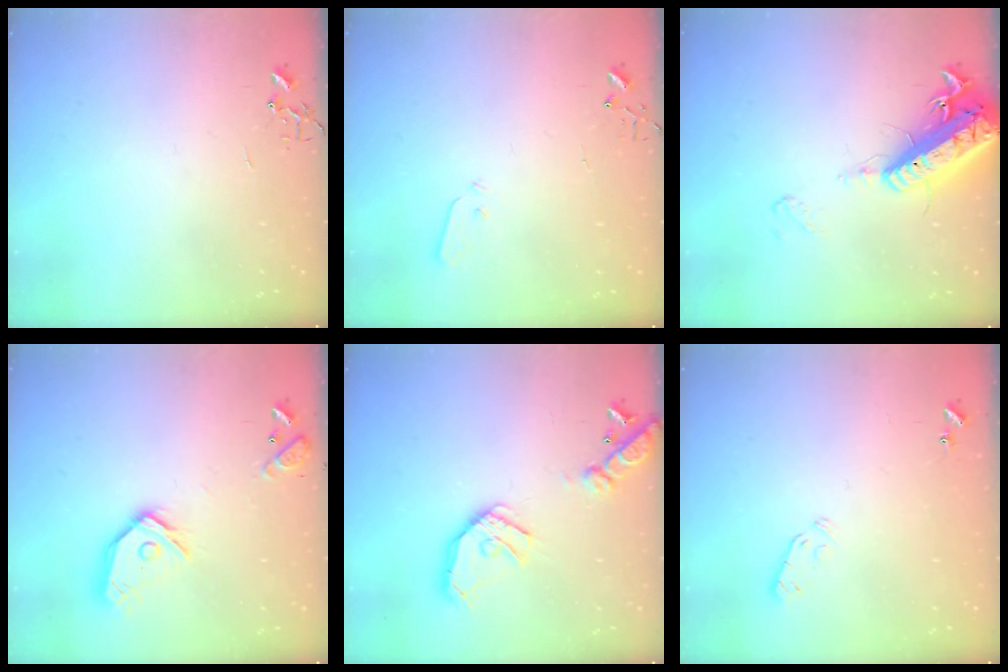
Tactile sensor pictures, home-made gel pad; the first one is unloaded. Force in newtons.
{"total": 3.4, "press": 3.3, "slide": 0.7}
{"total": 18.9, "press": 18.5, "slide": 3.7}
{"total": 14.7, "press": 14.6, "slide": 2.0}
{"total": 17.3, "press": 17.0, "slide": 2.8}
{"total": 3.9, "press": 3.8, "slide": 0.7}